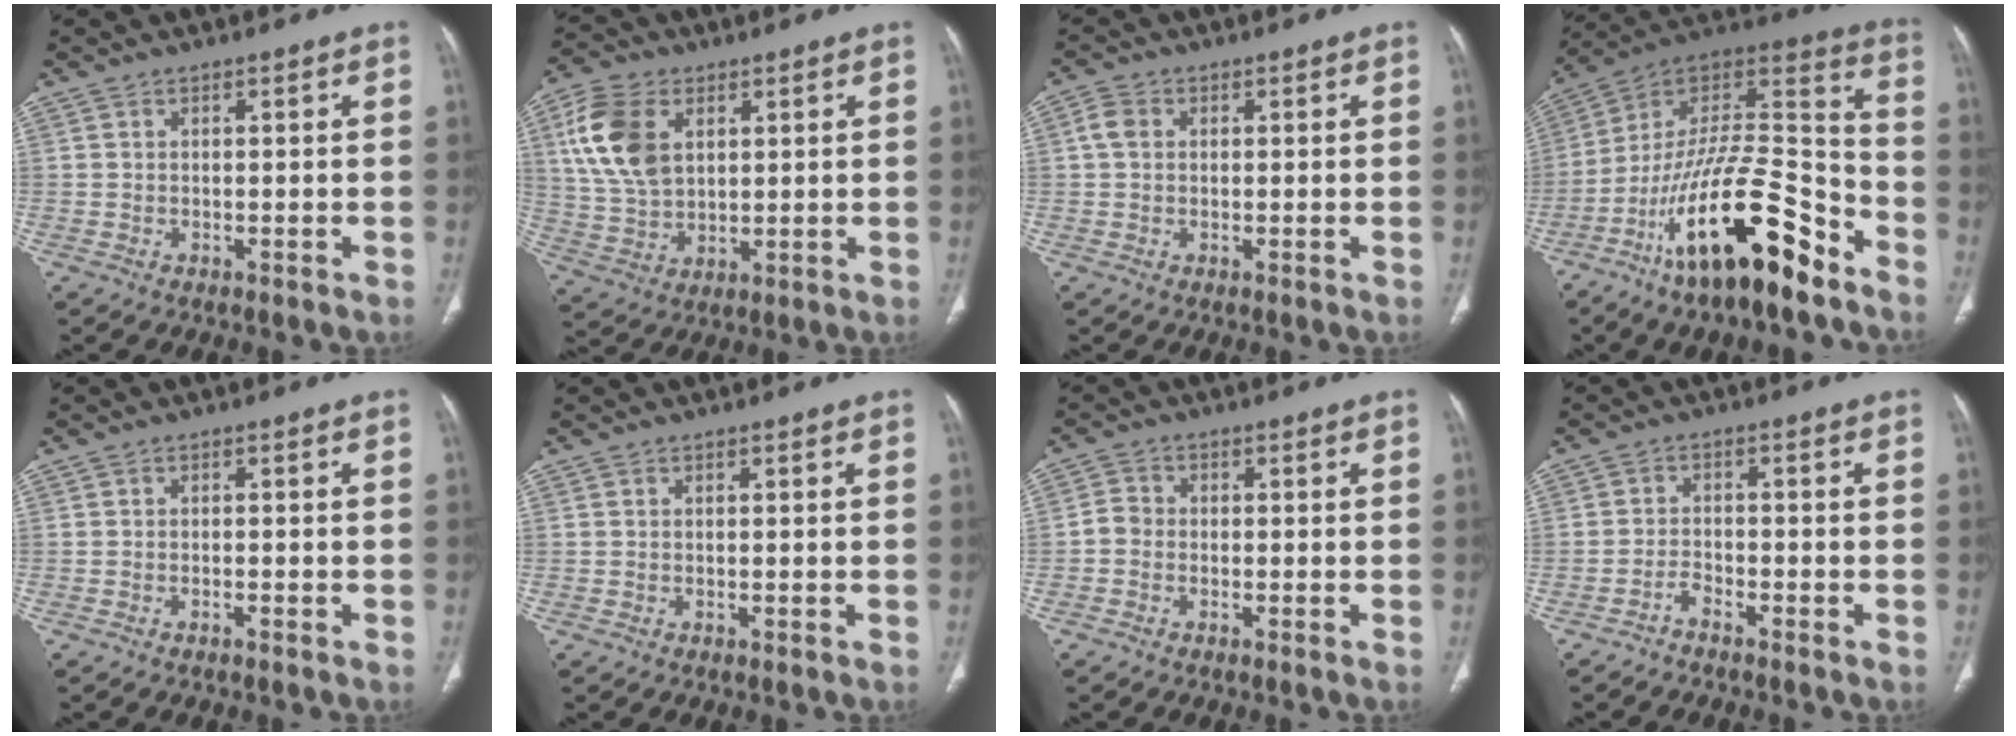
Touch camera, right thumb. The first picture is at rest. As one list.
[{"total": 13.0, "force": [4.3, 8.5, 8.9], "torque": [-0.169, -0.006, 0.088]}, {"total": 2.9, "force": [0.5, 2.3, 1.7], "torque": [-0.033, 0.008, 0.007]}, {"total": 24.6, "force": [-14.5, 7.5, 18.4], "torque": [-0.312, 0.084, -0.244]}, {"total": 0.6, "force": [-0.5, 0.1, 0.4], "torque": [-0.012, 0.007, -0.005]}, {"total": 0.0}, {"total": 2.3, "force": [-0.9, 1.8, 1.2], "torque": [-0.018, 0.006, -0.027]}, {"total": 2.0, "force": [-1.8, 0.4, 0.8], "torque": [-0.019, 0.018, -0.035]}]